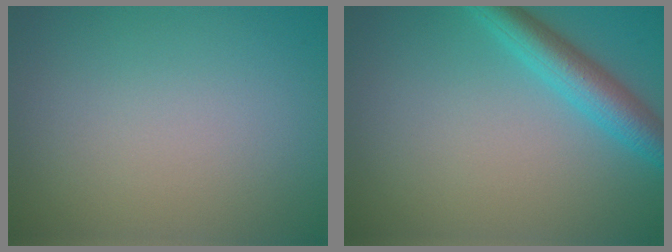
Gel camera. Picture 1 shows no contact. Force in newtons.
{"total": 4.0, "press": 4.0, "slide": 0.1}